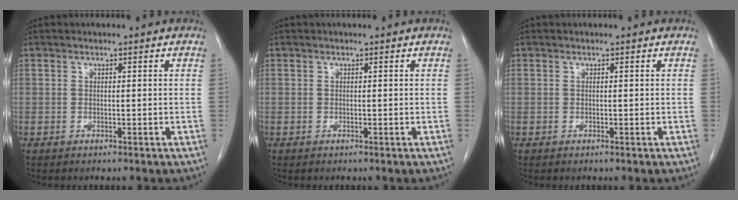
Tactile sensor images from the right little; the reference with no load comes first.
{"total": 0.0}
{"total": 0.0}